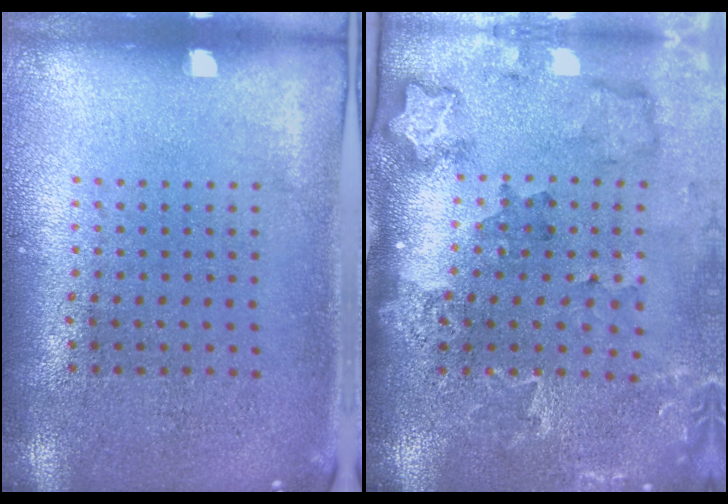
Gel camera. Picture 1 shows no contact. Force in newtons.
{"total": 2.0, "press": 1.9, "slide": 0.4}